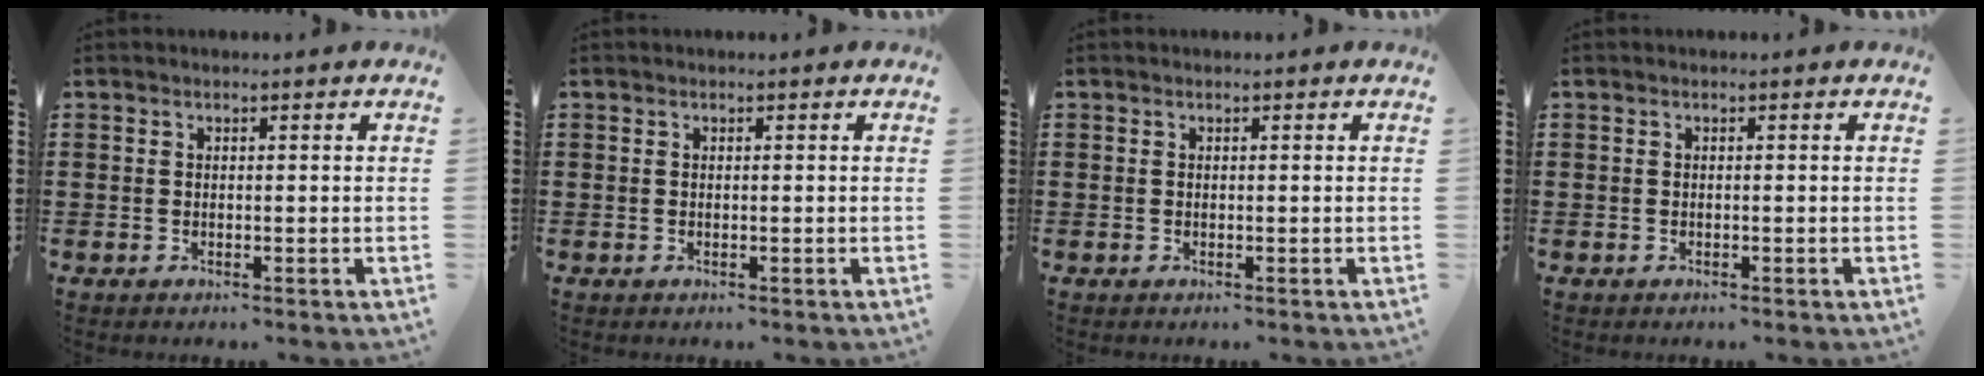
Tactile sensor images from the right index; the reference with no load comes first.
{"total": 0.0}
{"total": 0.0}
{"total": 0.0}